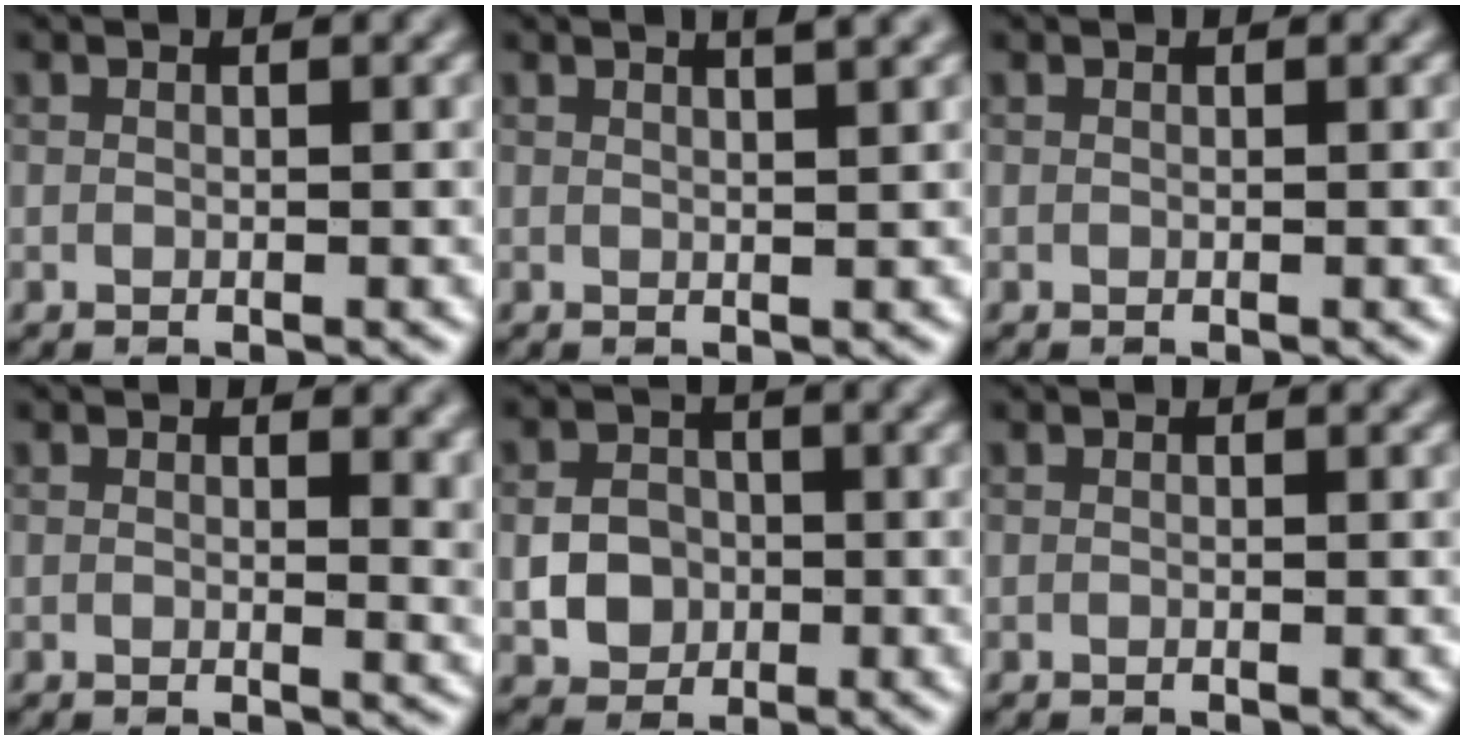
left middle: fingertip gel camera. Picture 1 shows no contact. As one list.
[{"total": 2.5, "force": [1.5, 0.9, 1.9], "torque": [-0.009, 0.009, 0.000]}, {"total": 0.0}, {"total": 3.4, "force": [0.7, 1.6, 2.9], "torque": [-0.024, -0.005, 0.011]}, {"total": 3.4, "force": [-0.7, 2.9, 1.7], "torque": [-0.027, 0.001, -0.014]}, {"total": 0.0}]